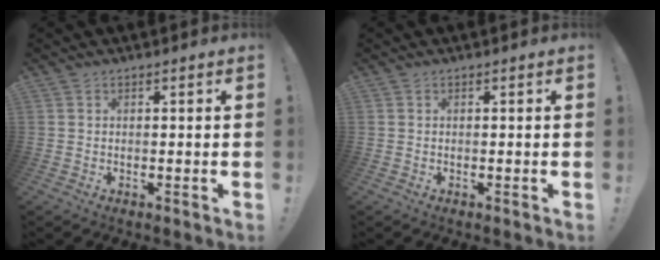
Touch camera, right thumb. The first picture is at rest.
{"total": 0.0}